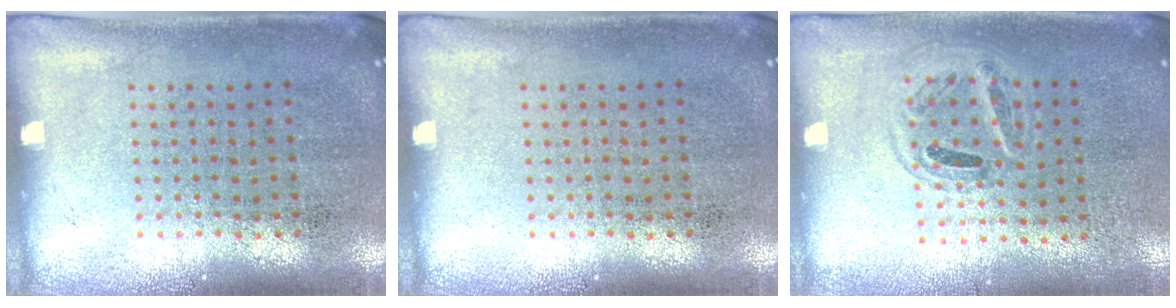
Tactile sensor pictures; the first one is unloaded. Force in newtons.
{"total": 0.0}
{"total": 0.9, "press": 0.9, "slide": 0.3}